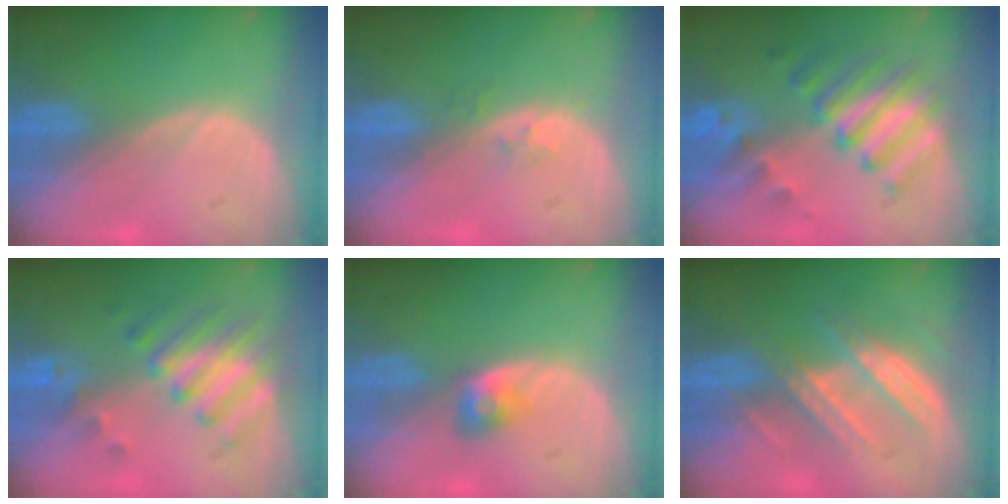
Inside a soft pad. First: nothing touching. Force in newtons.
{"total": 1.6, "press": 1.2, "slide": 1.0}
{"total": 9.0, "press": 8.3, "slide": 3.7}
{"total": 8.0, "press": 7.0, "slide": 3.9}
{"total": 2.9, "press": 2.4, "slide": 1.5}
{"total": 7.0, "press": 6.9, "slide": 1.4}